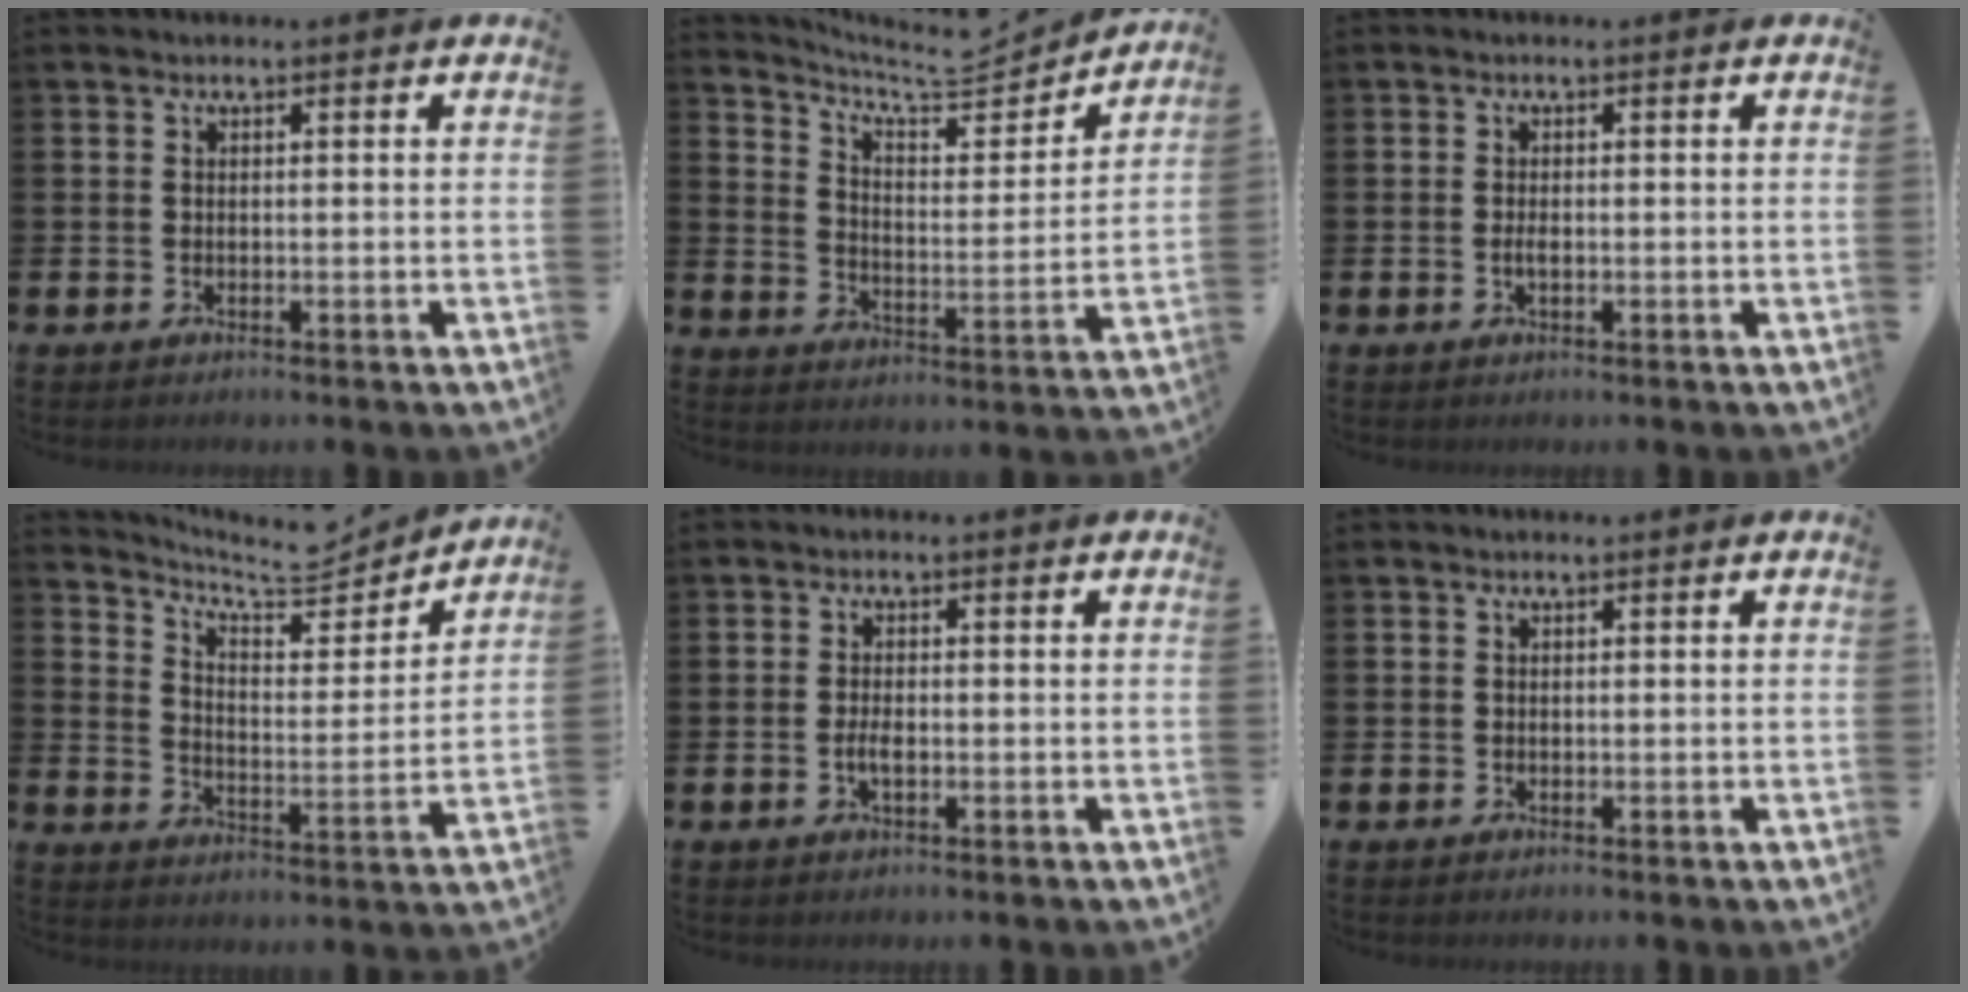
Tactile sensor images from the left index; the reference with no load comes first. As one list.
[{"total": 6.9, "force": [6.3, 1.6, 2.1], "torque": [-0.061, -0.051, 0.103]}, {"total": 1.3, "force": [-0.2, 0.5, 1.1], "torque": [-0.026, 0.003, -0.004]}, {"total": 6.8, "force": [6.3, 1.6, 2.1], "torque": [-0.059, -0.050, 0.104]}, {"total": 2.0, "force": [-0.4, 0.8, 1.8], "torque": [-0.029, -0.001, -0.010]}, {"total": 0.0}]